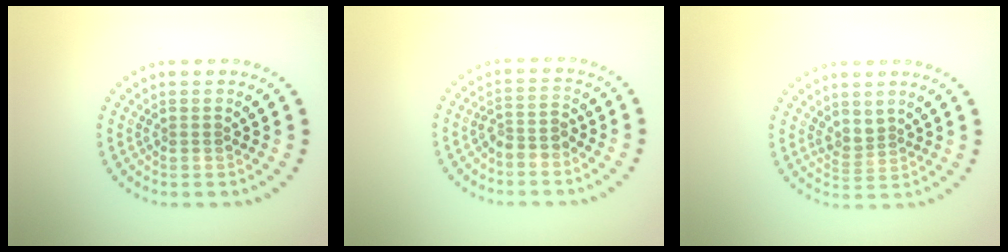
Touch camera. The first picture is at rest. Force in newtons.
{"total": 2.1, "press": 1.6, "slide": 1.3}
{"total": 1.8, "press": 1.2, "slide": 1.3}